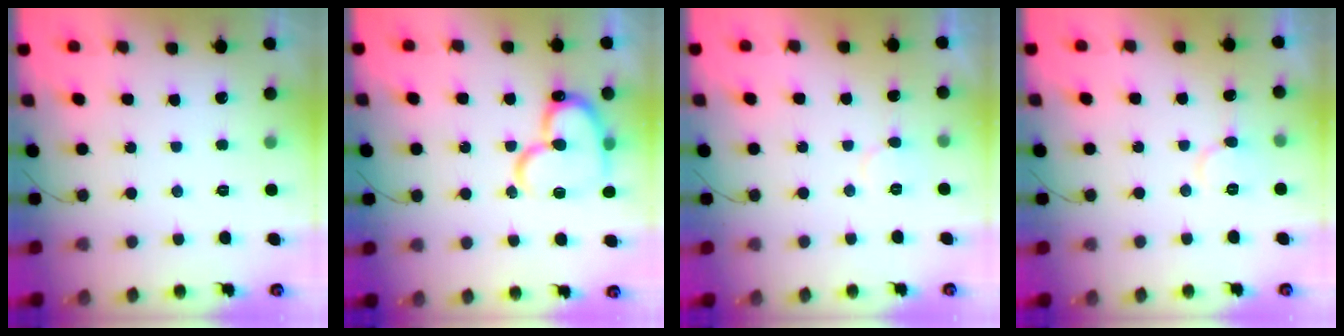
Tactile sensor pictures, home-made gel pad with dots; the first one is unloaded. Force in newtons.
{"total": 18.4, "press": 18.3, "slide": 1.8}
{"total": 4.3, "press": 4.3, "slide": 0.5}
{"total": 5.8, "press": 5.8, "slide": 0.1}